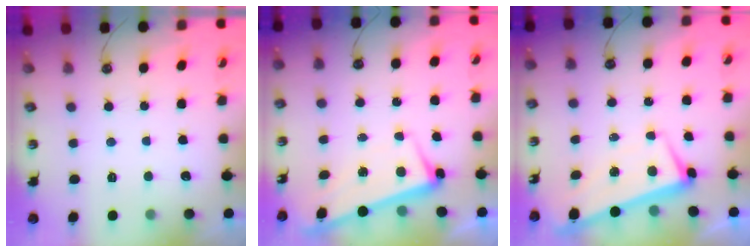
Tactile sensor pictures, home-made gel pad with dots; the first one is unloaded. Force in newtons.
{"total": 2.4, "press": 2.3, "slide": 0.8}
{"total": 1.9, "press": 1.0, "slide": 1.6}